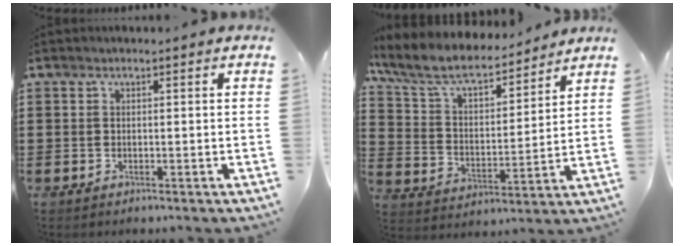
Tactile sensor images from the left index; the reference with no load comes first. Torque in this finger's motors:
{"motor_torque": [1.34, -0.80, 0.77, 0.21]}